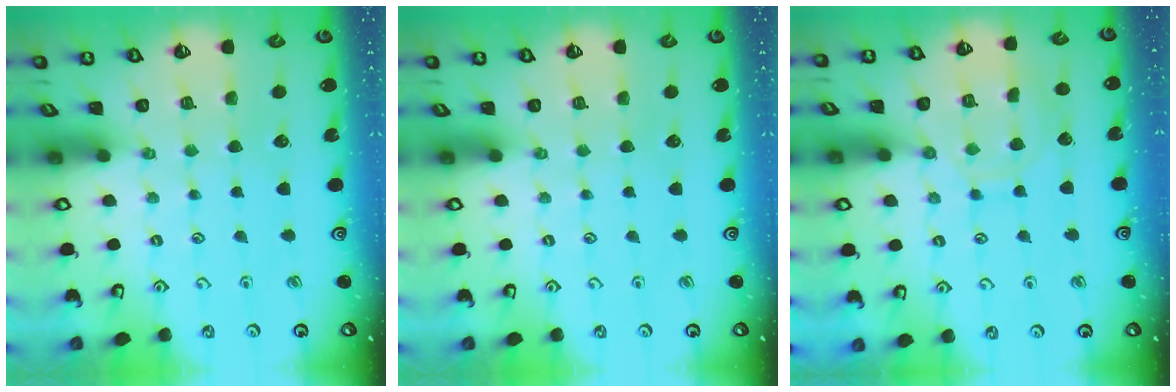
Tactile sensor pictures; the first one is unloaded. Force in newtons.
{"total": 0.0}
{"total": 10.3, "press": 10.2, "slide": 0.7}